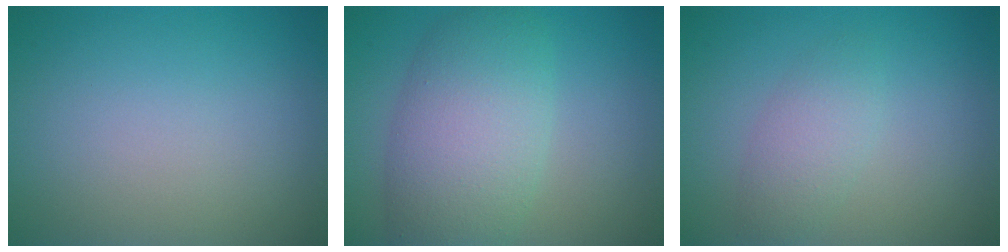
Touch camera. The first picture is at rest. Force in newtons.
{"total": 7.3, "press": 7.3, "slide": 0.3}
{"total": 2.3, "press": 2.3, "slide": 0.2}